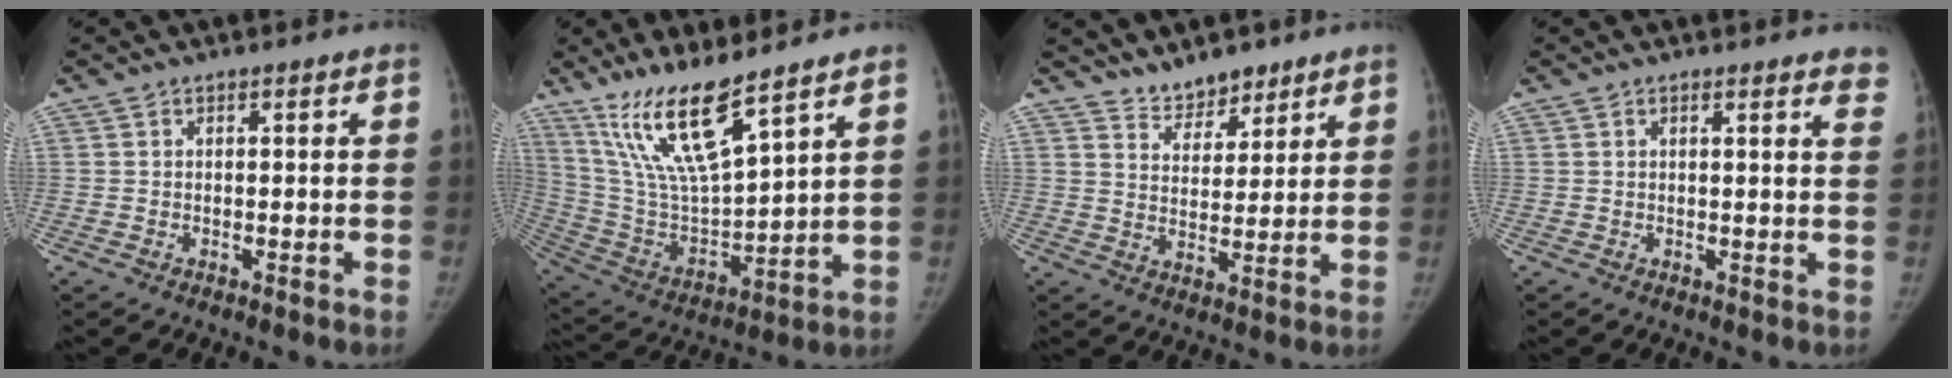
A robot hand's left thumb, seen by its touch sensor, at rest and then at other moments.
{"total": 16.3, "force": [11.4, 3.1, 11.3], "torque": [-0.203, -0.065, 0.236]}
{"total": 6.3, "force": [5.5, 2.7, 1.7], "torque": [-0.003, -0.041, 0.101]}
{"total": 5.3, "force": [4.6, 1.0, 2.5], "torque": [-0.007, -0.014, 0.033]}